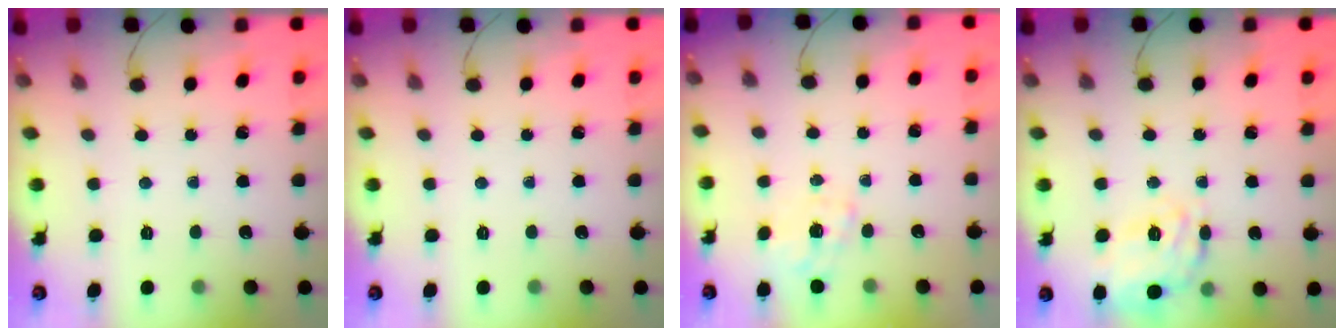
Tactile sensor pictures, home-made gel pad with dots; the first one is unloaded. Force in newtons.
{"total": 0.0}
{"total": 1.0, "press": 0.7, "slide": 0.7}
{"total": 13.8, "press": 13.5, "slide": 2.5}